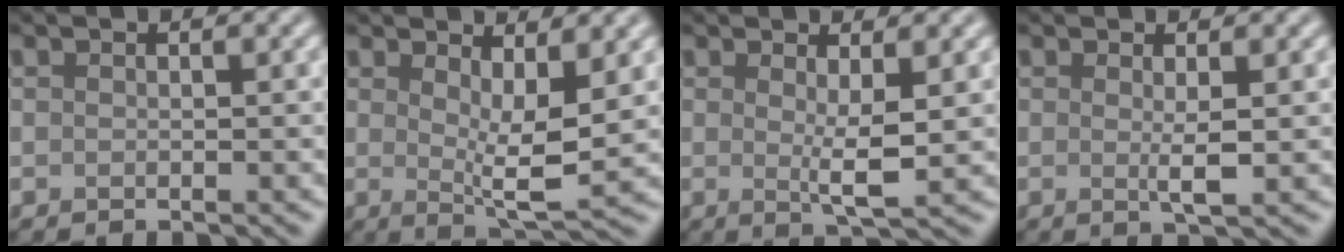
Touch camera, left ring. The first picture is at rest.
{"total": 4.8, "force": [1.3, 1.2, 4.4], "torque": [-0.071, -0.019, 0.023]}
{"total": 3.0, "force": [0.5, 0.5, 2.9], "torque": [-0.048, -0.014, 0.011]}
{"total": 1.8, "force": [0.2, 0.2, 1.8], "torque": [-0.034, -0.005, 0.002]}